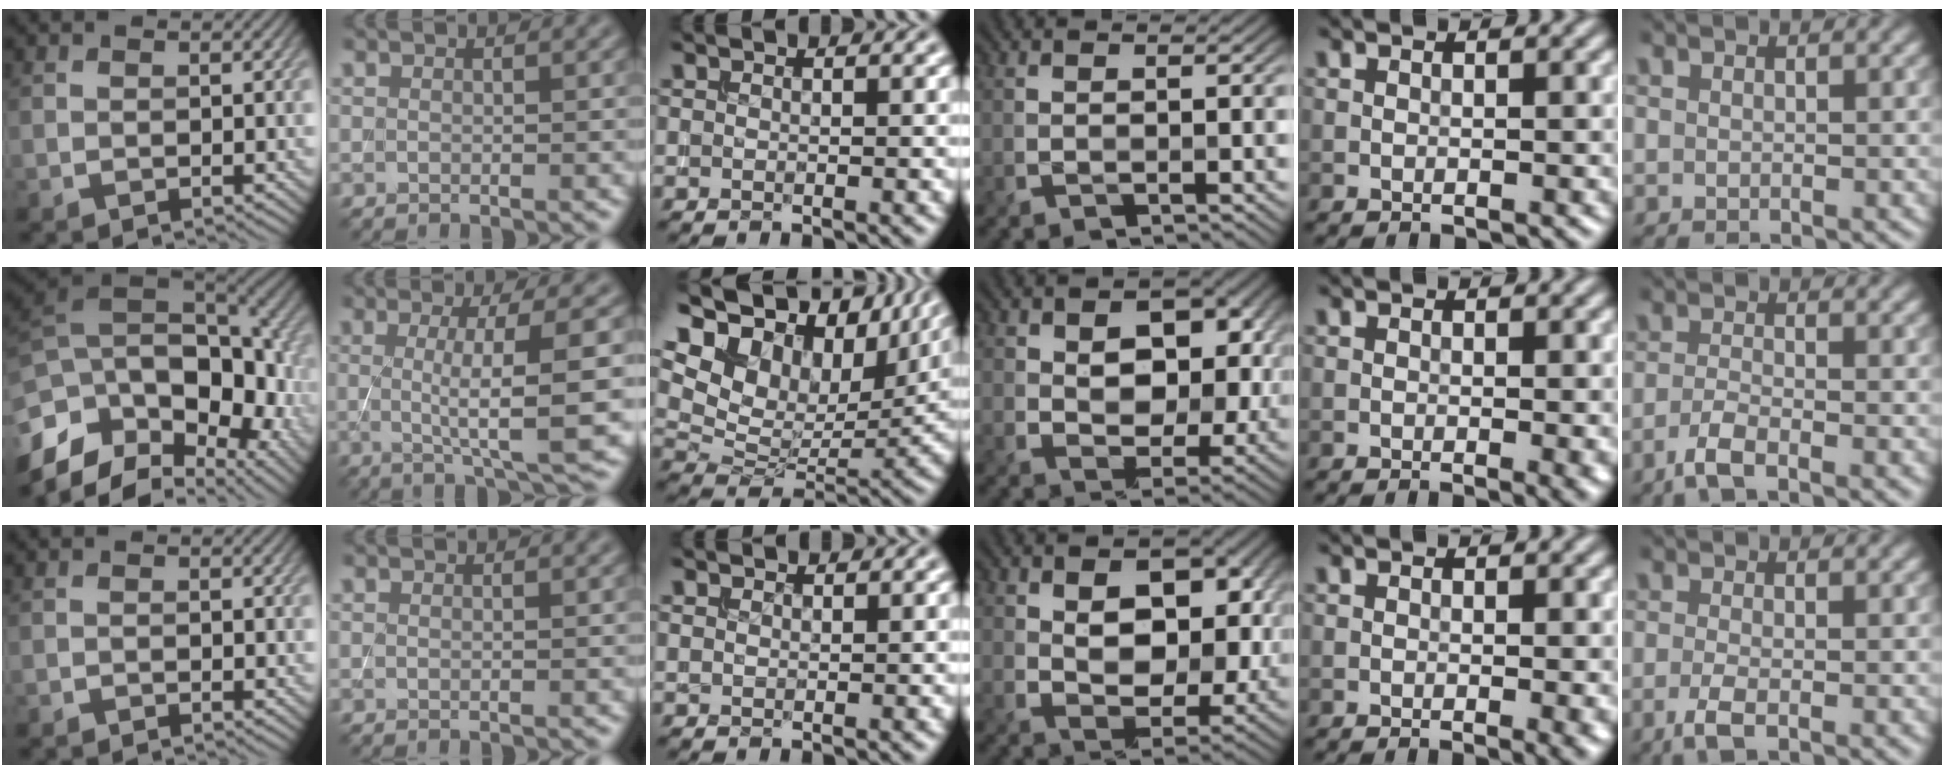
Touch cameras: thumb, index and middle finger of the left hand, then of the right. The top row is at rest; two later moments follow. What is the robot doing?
{"motion": "extract", "object": "backpack"}